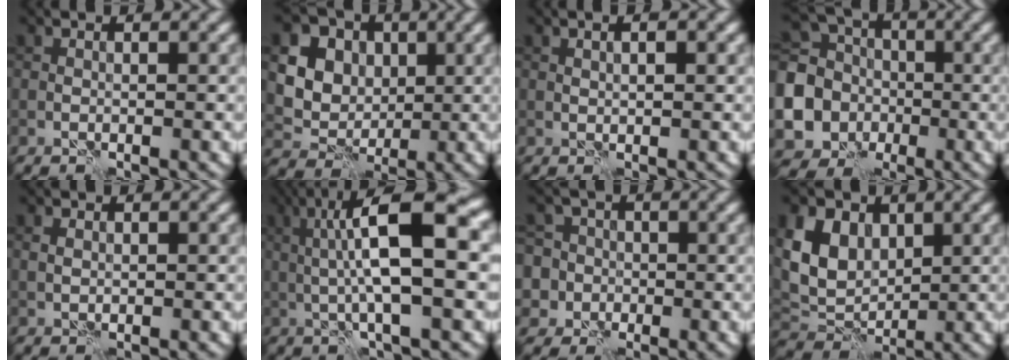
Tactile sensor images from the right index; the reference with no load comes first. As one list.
[{"total": 11.9, "force": [3.8, 10.0, 5.2], "torque": [-0.118, 0.016, 0.064]}, {"total": 1.6, "force": [0.6, 0.6, 1.4], "torque": [-0.014, -0.005, 0.006]}, {"total": 10.4, "force": [-2.3, 9.1, 4.3], "torque": [-0.110, -0.016, -0.050]}, {"total": 0.9, "force": [0.1, 0.6, 0.6], "torque": [-0.016, 0.001, 0.004]}, {"total": 9.9, "force": [1.4, 2.2, 9.5], "torque": [-0.157, 0.015, 0.021]}, {"total": 7.2, "force": [0.4, 6.7, 2.4], "torque": [-0.040, 0.028, -0.041]}, {"total": 6.6, "force": [2.0, 4.9, 3.8], "torque": [-0.088, 0.000, 0.031]}]